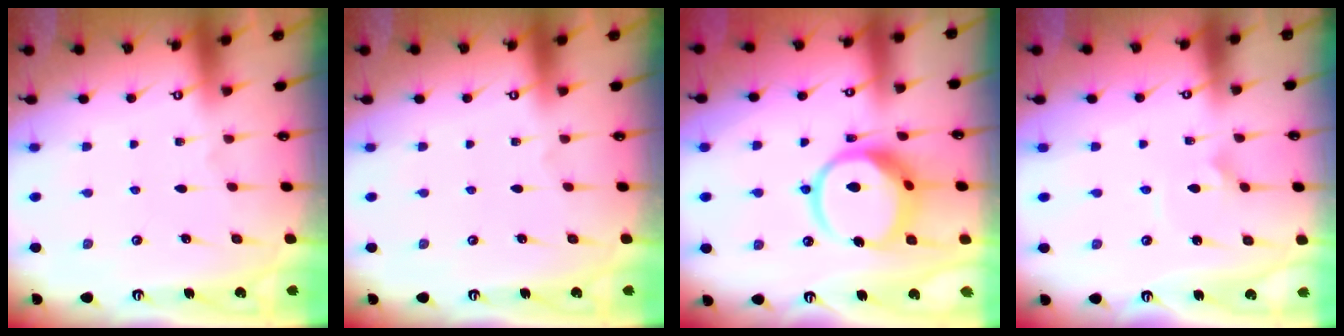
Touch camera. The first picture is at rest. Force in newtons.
{"total": 0.0}
{"total": 13.8, "press": 13.7, "slide": 1.7}
{"total": 2.9, "press": 2.9, "slide": 0.4}